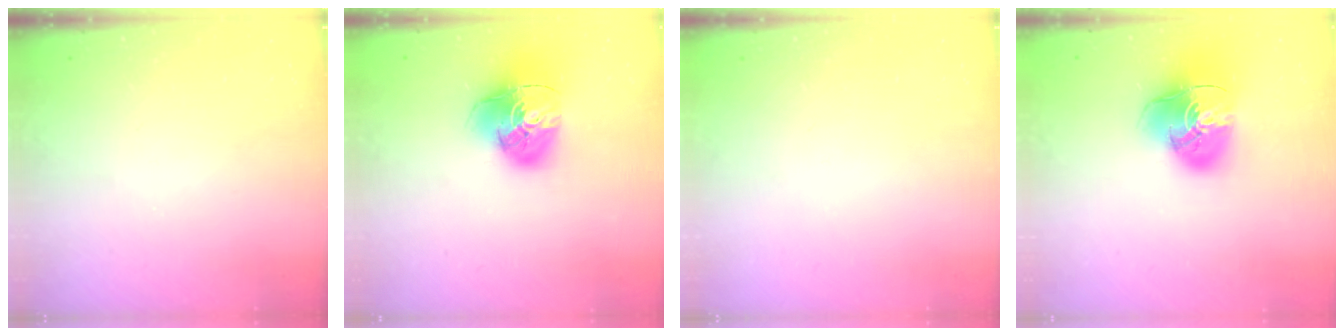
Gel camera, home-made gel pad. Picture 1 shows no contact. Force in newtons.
{"total": 15.2, "press": 15.1, "slide": 1.9}
{"total": 0.0}
{"total": 17.2, "press": 17.1, "slide": 2.0}